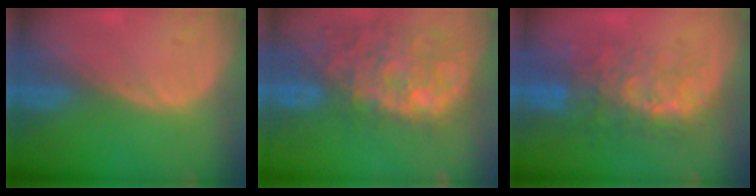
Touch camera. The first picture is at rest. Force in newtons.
{"total": 13.8, "press": 11.5, "slide": 7.6}
{"total": 9.9, "press": 8.6, "slide": 4.9}